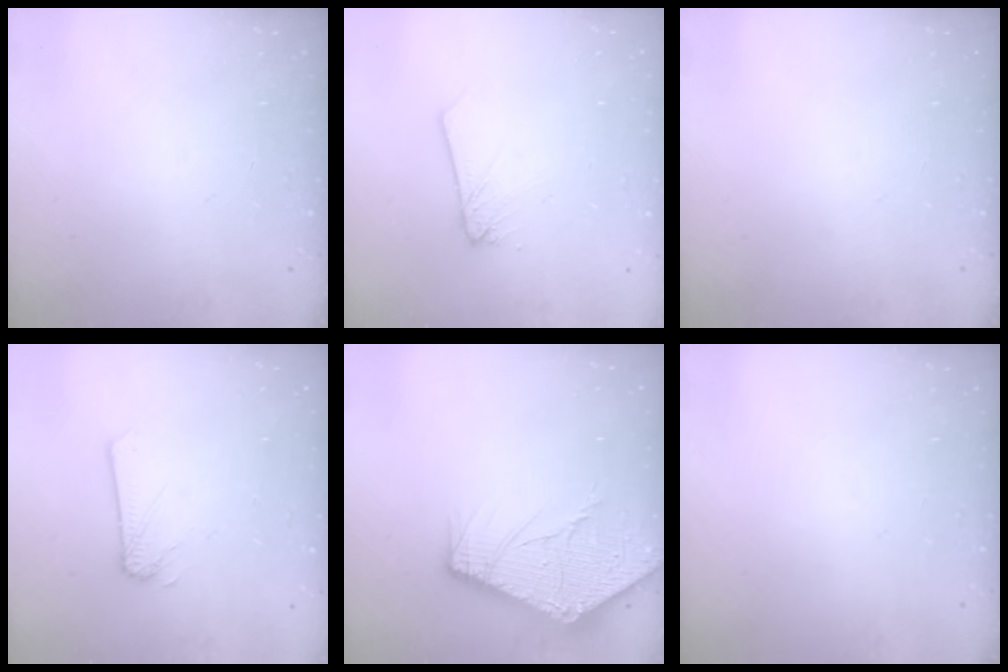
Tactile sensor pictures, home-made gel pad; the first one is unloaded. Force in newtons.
{"total": 2.0, "press": 2.0, "slide": 0.2}
{"total": 0.0}
{"total": 2.2, "press": 2.2, "slide": 0.0}
{"total": 16.7, "press": 16.7, "slide": 1.1}
{"total": 0.0}